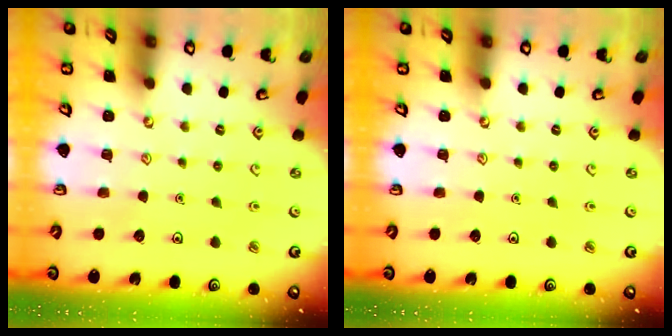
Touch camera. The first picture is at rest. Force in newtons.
{"total": 0.0}